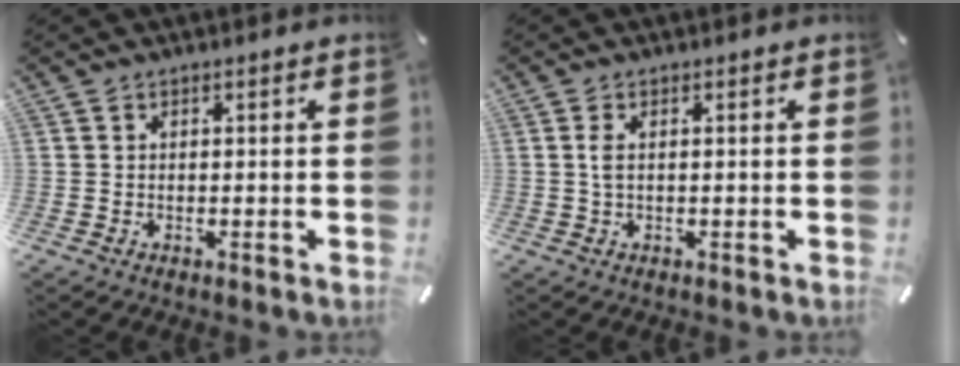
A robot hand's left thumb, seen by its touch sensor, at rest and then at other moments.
{"total": 1.9, "force": [0.1, 0.6, 1.8], "torque": [-0.043, -0.001, -0.002]}